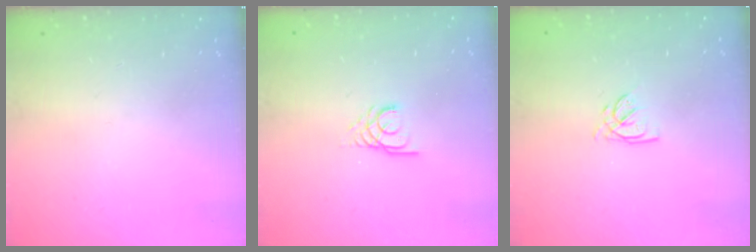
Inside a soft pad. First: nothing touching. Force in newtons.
{"total": 3.0, "press": 3.0, "slide": 0.3}
{"total": 2.8, "press": 2.8, "slide": 0.1}